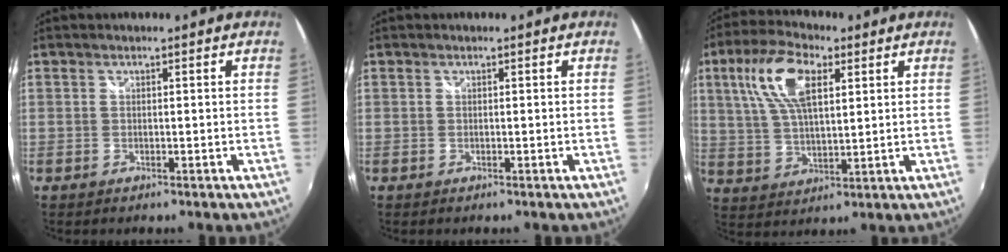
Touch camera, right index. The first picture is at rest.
{"total": 0.0}
{"total": 12.4, "force": [4.9, 5.5, 9.9], "torque": [-0.197, 0.021, 0.092]}